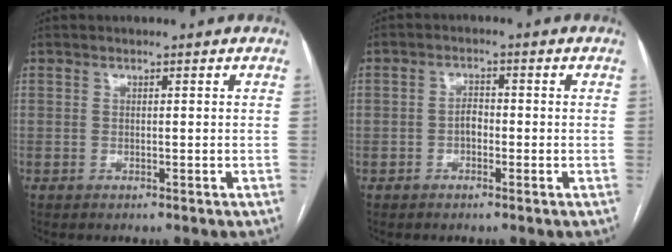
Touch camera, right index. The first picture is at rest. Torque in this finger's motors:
{"motor_torque": [-0.80, 0.42, -0.40, -0.12]}